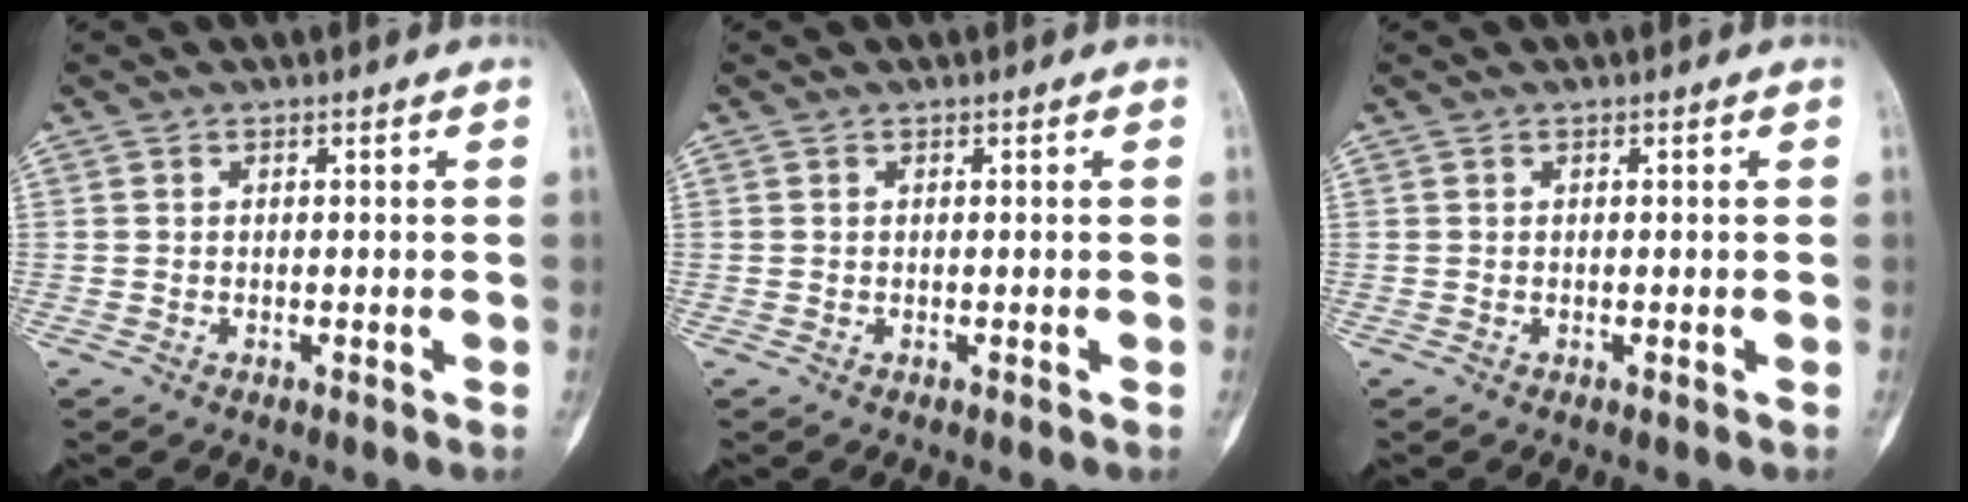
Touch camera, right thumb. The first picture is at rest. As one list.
[{"total": 0.0}, {"total": 0.0}]